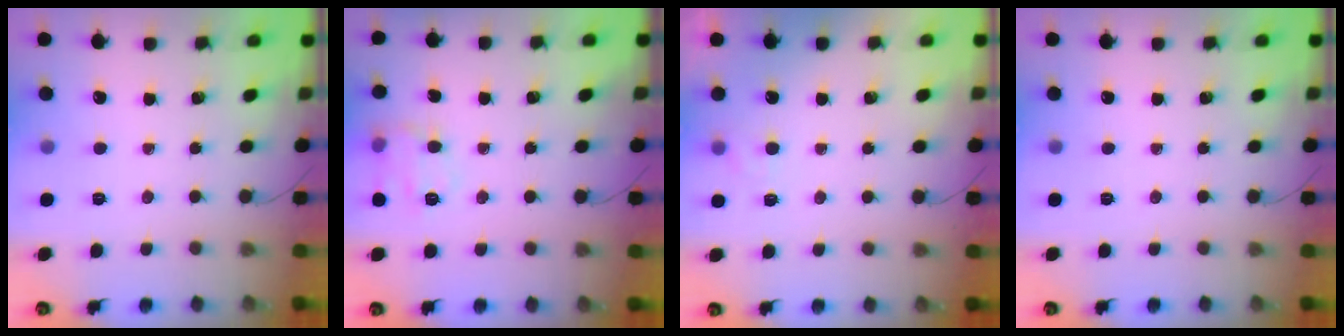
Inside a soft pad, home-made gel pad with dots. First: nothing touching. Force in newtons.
{"total": 9.9, "press": 9.8, "slide": 0.6}
{"total": 2.1, "press": 1.6, "slide": 1.3}
{"total": 0.0}